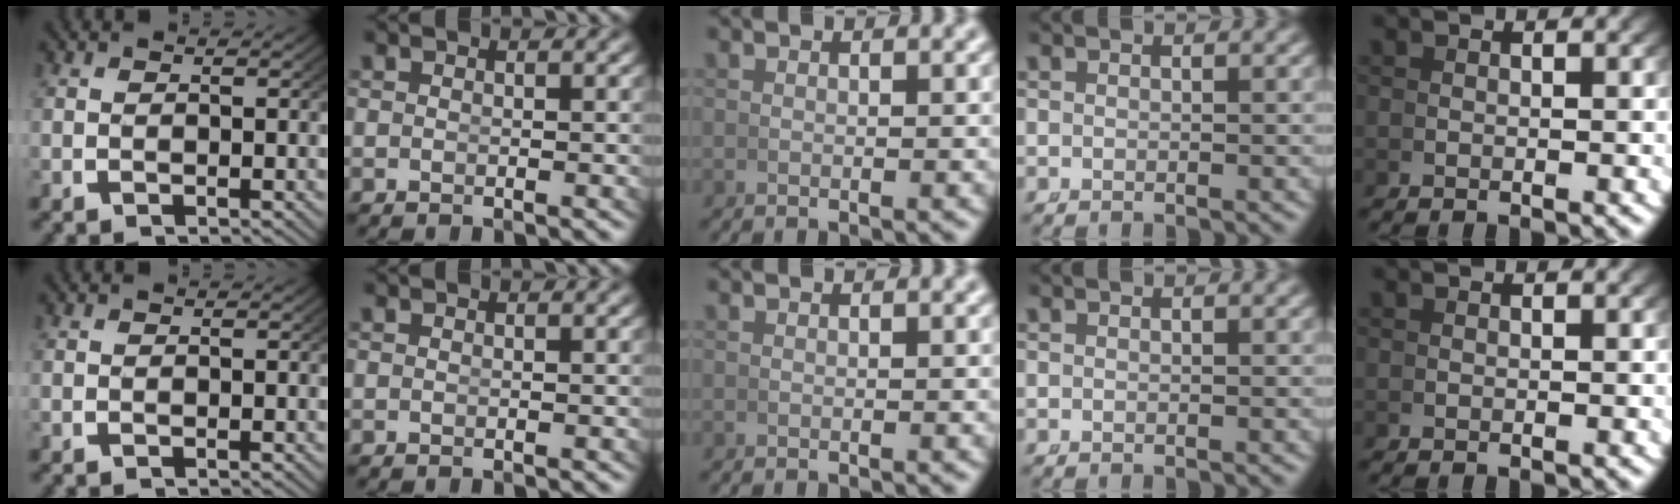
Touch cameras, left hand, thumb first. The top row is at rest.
{}